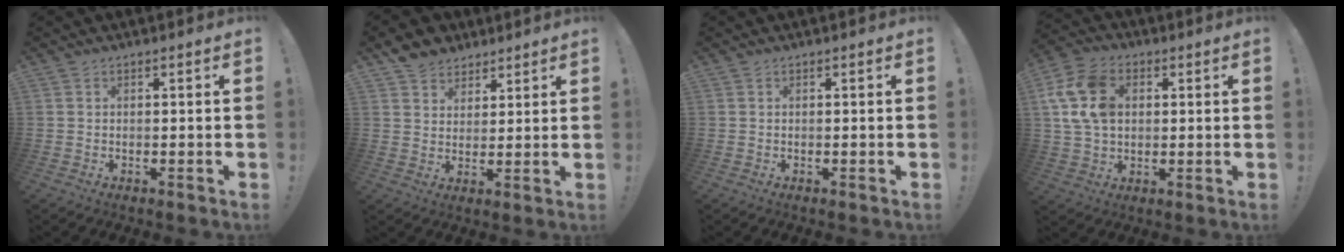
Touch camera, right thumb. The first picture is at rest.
{"total": 7.5, "force": [5.5, 4.9, 1.1], "torque": [-0.023, -0.035, 0.111]}
{"total": 0.0}
{"total": 14.1, "force": [3.6, 10.3, 9.0], "torque": [-0.169, -0.002, 0.068]}